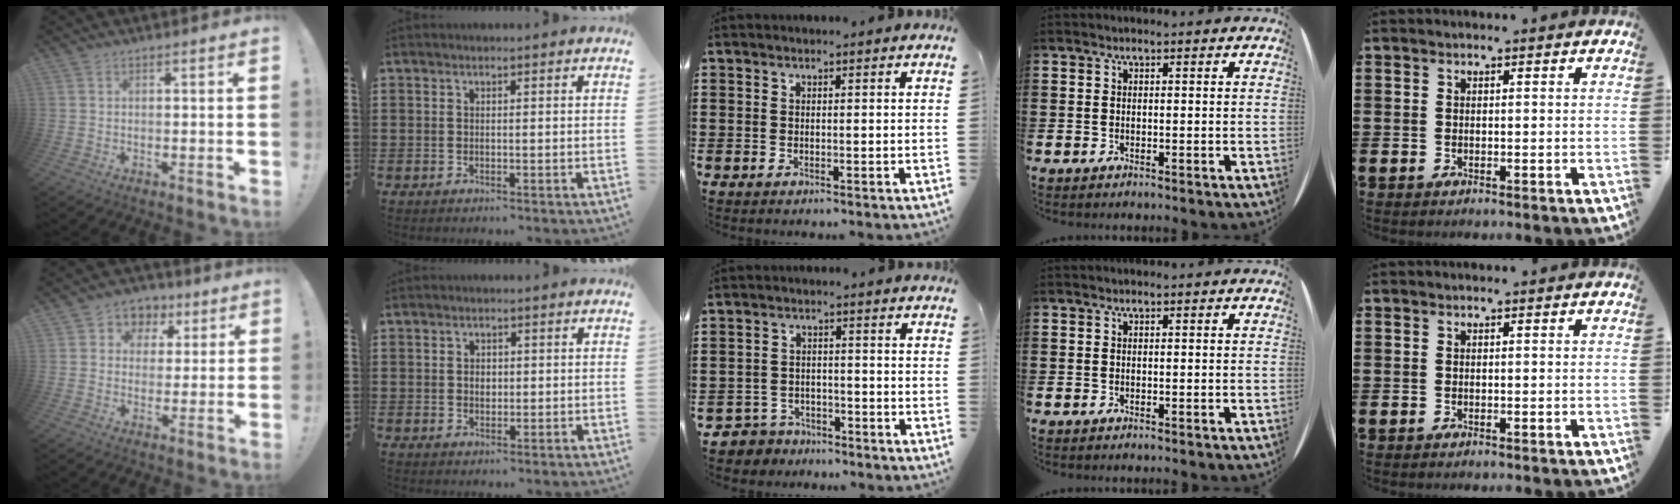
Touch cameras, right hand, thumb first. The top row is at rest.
{"thumb": {"total": 6.1, "force": [1.4, 5.8, 1.2], "torque": [-0.009, -0.009, 0.029]}, "index": {"total": 1.7, "force": [0.2, 1.3, 1.1], "torque": [-0.024, 0.008, 0.003]}, "middle": {"total": 3.4, "force": [-3.2, 1.0, -0.3], "torque": [-0.014, -0.002, -0.073]}}